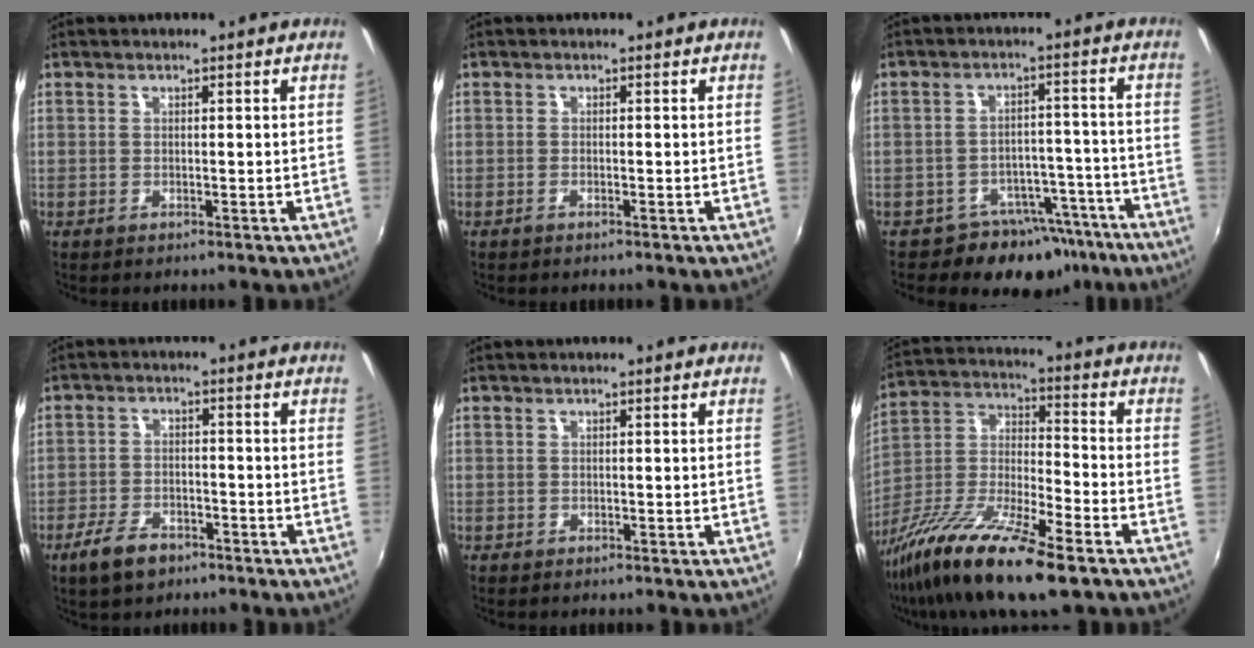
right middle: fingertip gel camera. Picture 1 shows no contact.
{"total": 0.6, "force": [-0.5, 0.0, 0.3], "torque": [-0.005, -0.001, -0.012]}
{"total": 10.8, "force": [-8.2, 6.7, 2.4], "torque": [-0.027, 0.030, -0.095]}
{"total": 6.8, "force": [-4.6, 3.3, 3.8], "torque": [-0.100, -0.006, -0.083]}
{"total": 0.0}
{"total": 20.4, "force": [-13.2, 4.5, 14.8], "torque": [-0.291, -0.027, -0.248]}